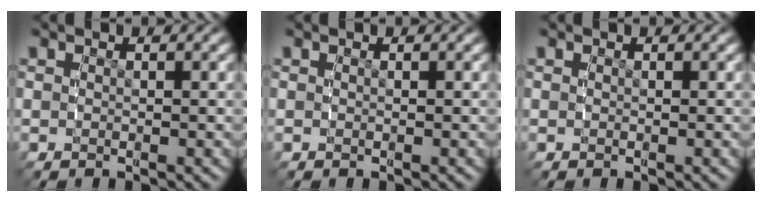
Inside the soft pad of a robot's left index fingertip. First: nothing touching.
{"total": 0.0}
{"total": 0.0}